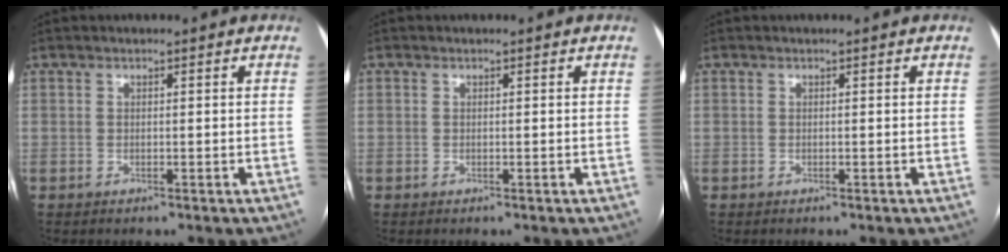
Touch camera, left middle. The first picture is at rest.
{"total": 1.2, "force": [-0.6, -0.8, -0.6], "torque": [0.011, -0.008, -0.010]}
{"total": 0.0}